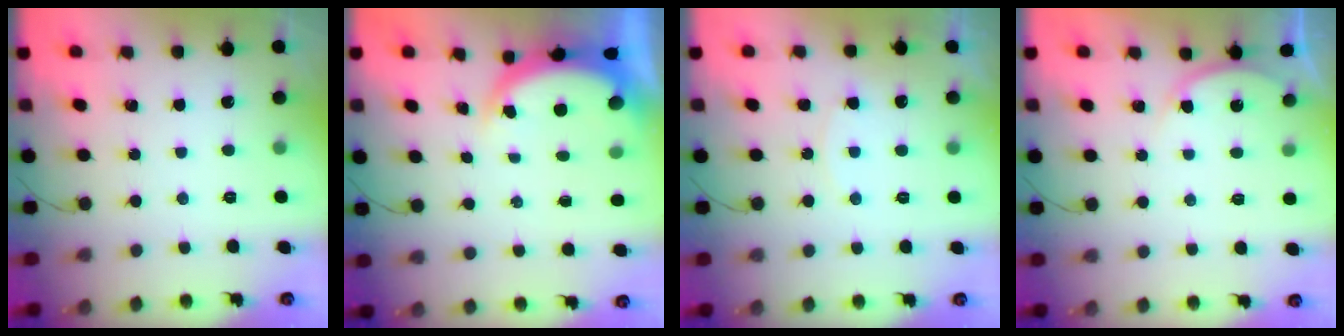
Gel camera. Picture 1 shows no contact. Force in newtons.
{"total": 4.6, "press": 4.6, "slide": 0.2}
{"total": 5.6, "press": 5.6, "slide": 0.5}
{"total": 2.9, "press": 2.9, "slide": 0.5}